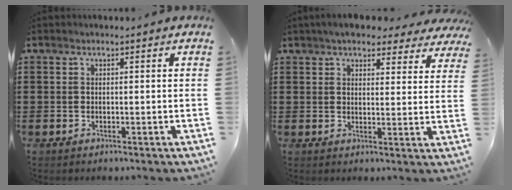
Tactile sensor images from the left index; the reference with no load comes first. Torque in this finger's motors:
{"motor_torque": [2.14, 0.00, 1.05, 0.21]}